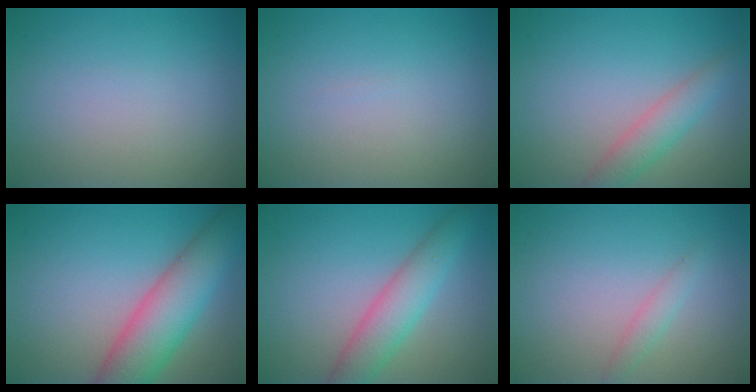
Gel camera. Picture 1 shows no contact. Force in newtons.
{"total": 0.0}
{"total": 2.9, "press": 2.9, "slide": 0.1}
{"total": 7.5, "press": 7.5, "slide": 0.3}
{"total": 4.4, "press": 4.4, "slide": 0.1}
{"total": 1.3, "press": 1.3, "slide": 0.0}